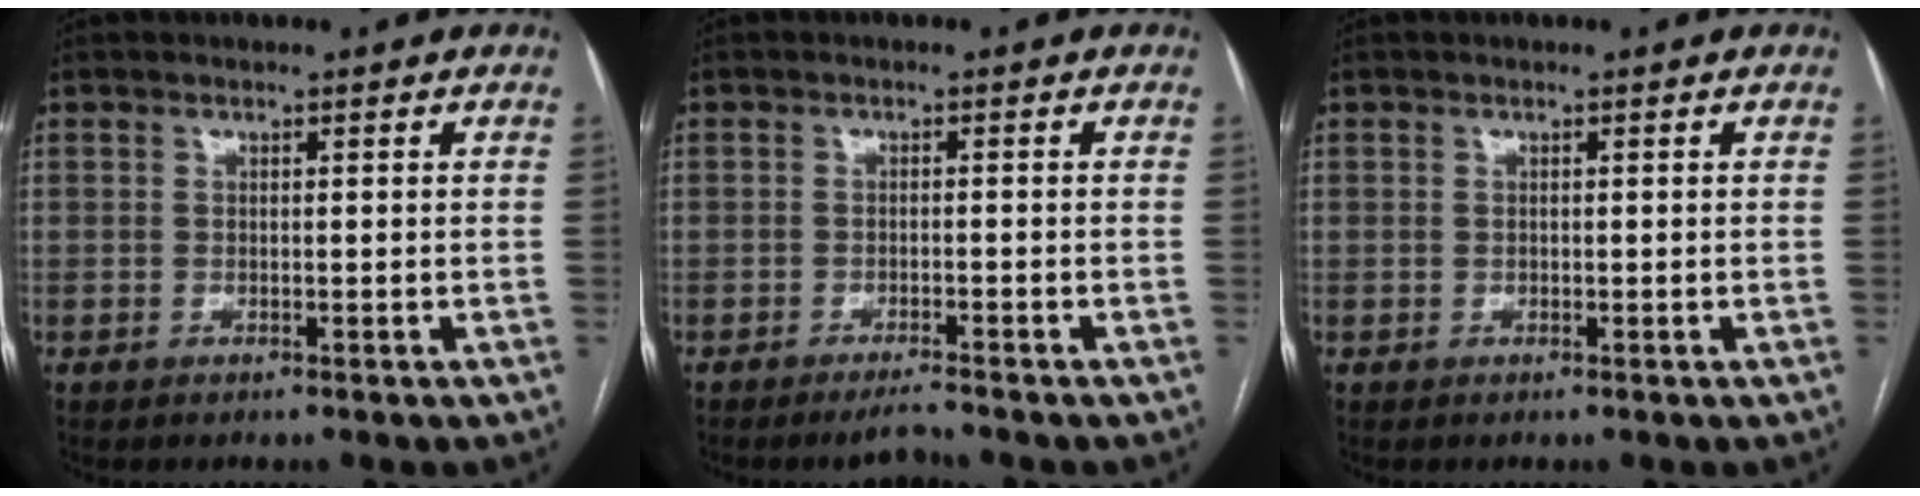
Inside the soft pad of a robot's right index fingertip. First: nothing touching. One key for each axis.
{"total": 2.4, "fx": -2.2, "fy": -0.1, "fz": 0.9, "tx": -0.017, "ty": -0.009, "tz": -0.037}
{"total": 0.0}